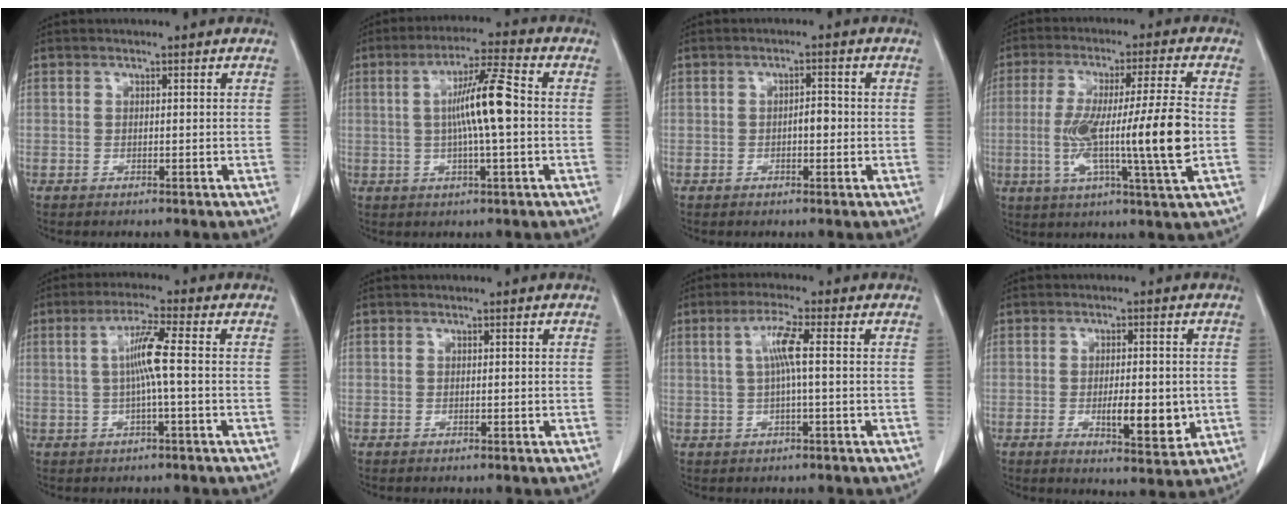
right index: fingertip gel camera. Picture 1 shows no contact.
{"total": 9.1, "force": [0.3, 0.3, 9.1], "torque": [-0.164, 0.008, -0.002]}
{"total": 2.0, "force": [-0.4, 0.8, 1.8], "torque": [-0.025, 0.004, -0.007]}
{"total": 15.5, "force": [-1.9, -0.4, 15.4], "torque": [-0.275, -0.006, -0.036]}
{"total": 5.6, "force": [0.1, -0.4, 5.6], "torque": [-0.109, 0.009, 0.002]}
{"total": 0.0}
{"total": 4.6, "force": [0.6, 0.2, 4.6], "torque": [-0.092, 0.010, 0.013]}
{"total": 6.9, "force": [-1.2, 2.1, 6.4], "torque": [-0.099, -0.009, -0.013]}